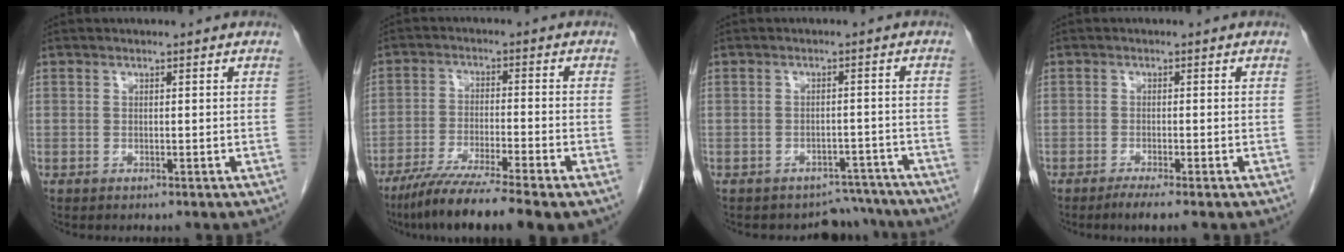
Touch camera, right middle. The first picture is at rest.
{"total": 10.9, "force": [-8.1, -0.2, 7.3], "torque": [-0.118, -0.030, -0.133]}
{"total": 6.0, "force": [-5.4, 2.5, -0.9], "torque": [0.025, 0.024, -0.064]}
{"total": 2.7, "force": [-2.0, -0.3, 1.8], "torque": [-0.032, -0.005, -0.036]}